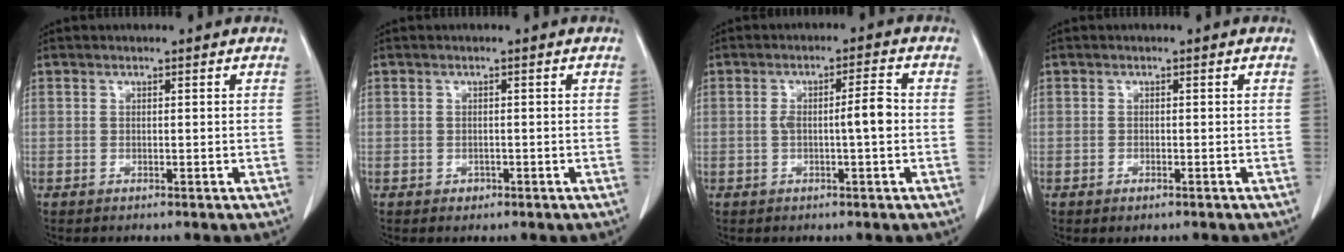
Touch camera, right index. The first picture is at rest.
{"total": 1.1, "force": [-0.5, 1.0, 0.2], "torque": [0.001, 0.004, -0.006]}
{"total": 4.6, "force": [-0.4, 0.4, 4.6], "torque": [-0.080, 0.013, -0.004]}
{"total": 0.9, "force": [-0.6, 0.4, 0.6], "torque": [-0.011, -0.001, -0.004]}